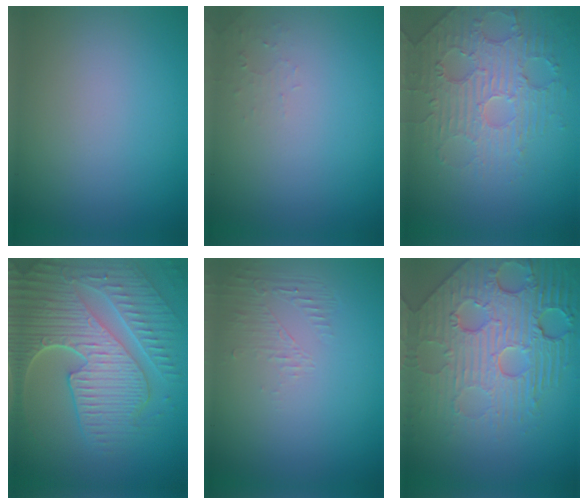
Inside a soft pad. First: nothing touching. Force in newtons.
{"total": 0.9, "press": 0.9, "slide": 0.2}
{"total": 4.6, "press": 3.6, "slide": 3.0}
{"total": 10.0, "press": 6.6, "slide": 7.5}
{"total": 1.3, "press": 0.0, "slide": 1.3}
{"total": 8.6, "press": 6.0, "slide": 6.1}